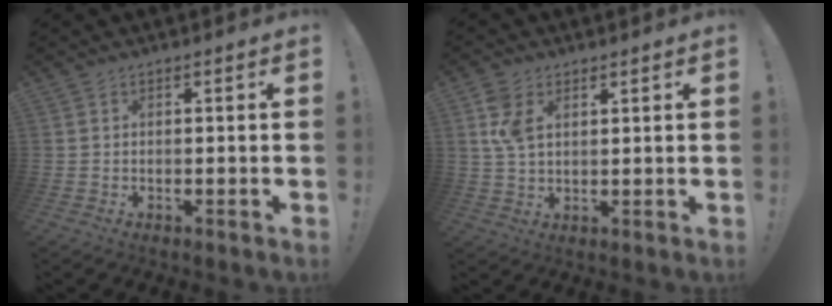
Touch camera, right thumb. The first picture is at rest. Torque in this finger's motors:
{"motor_torque": [-0.02, 0.06, 0.45, -0.25, 0.00]}